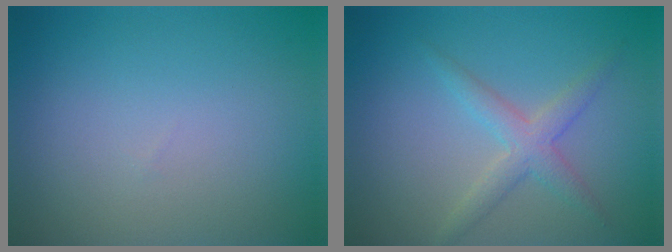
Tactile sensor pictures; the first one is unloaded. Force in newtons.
{"total": 2.8, "press": 2.8, "slide": 0.1}